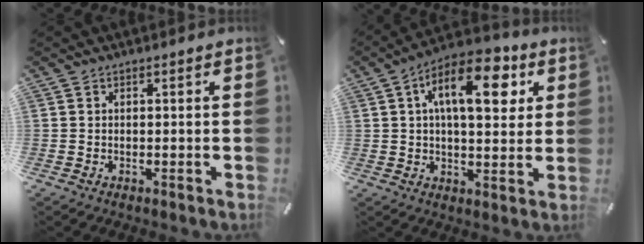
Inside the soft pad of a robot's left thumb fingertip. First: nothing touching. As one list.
[{"total": 15.9, "force": [5.8, 7.4, 12.8], "torque": [-0.193, -0.006, 0.092]}]